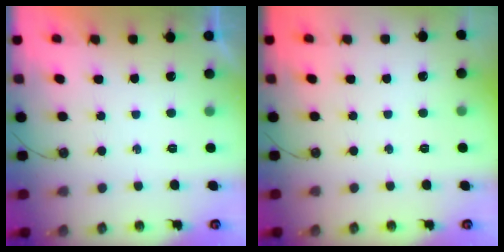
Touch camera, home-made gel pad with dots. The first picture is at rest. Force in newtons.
{"total": 0.0}